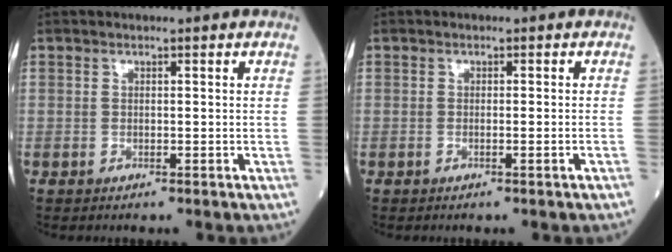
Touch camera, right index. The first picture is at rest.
{"total": 0.9, "force": [-0.5, -0.2, 0.7], "torque": [-0.012, 0.002, -0.007]}